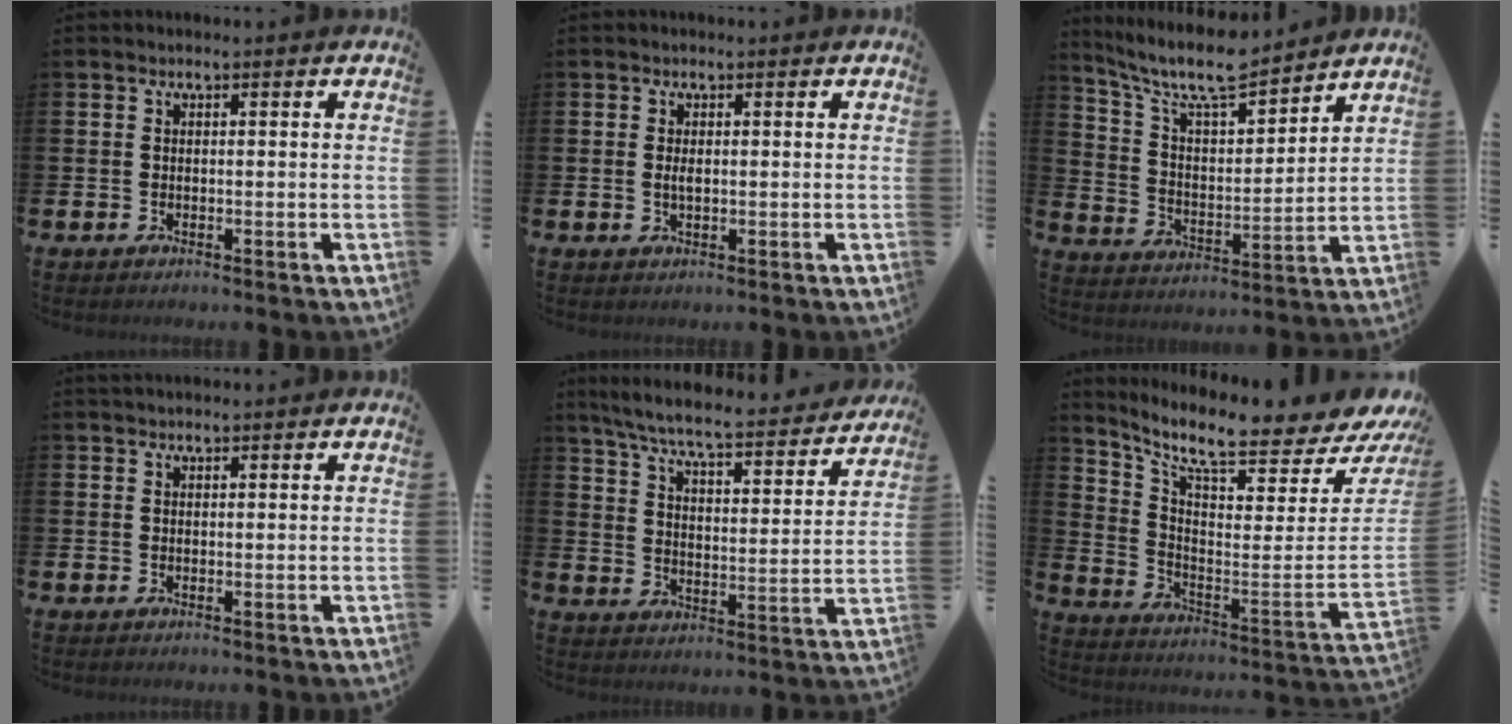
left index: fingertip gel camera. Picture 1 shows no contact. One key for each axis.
{"total": 1.2, "fx": 0.1, "fy": 0.5, "fz": 1.1, "tx": -0.023, "ty": 0.004, "tz": 0.001}
{"total": 9.2, "fx": 8.3, "fy": 1.7, "fz": 3.5, "tx": -0.101, "ty": -0.050, "tz": 0.144}
{"total": 0.9, "fx": 0.9, "fy": 0.1, "fz": 0.1, "tx": 0.006, "ty": -0.002, "tz": 0.014}
{"total": 6.8, "fx": 6.1, "fy": 0.6, "fz": 3.0, "tx": -0.088, "ty": -0.045, "tz": 0.100}
{"total": 8.0, "fx": 7.2, "fy": 1.1, "fz": 3.5, "tx": -0.085, "ty": -0.087, "tz": 0.114}